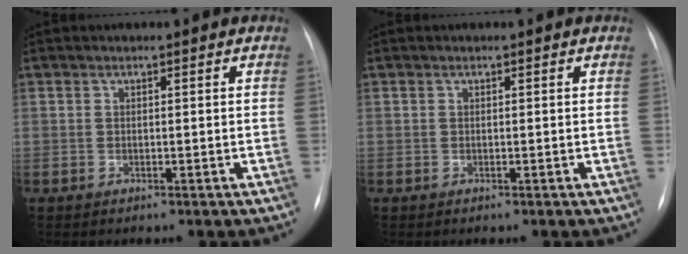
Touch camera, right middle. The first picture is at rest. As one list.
[{"total": 0.0}]